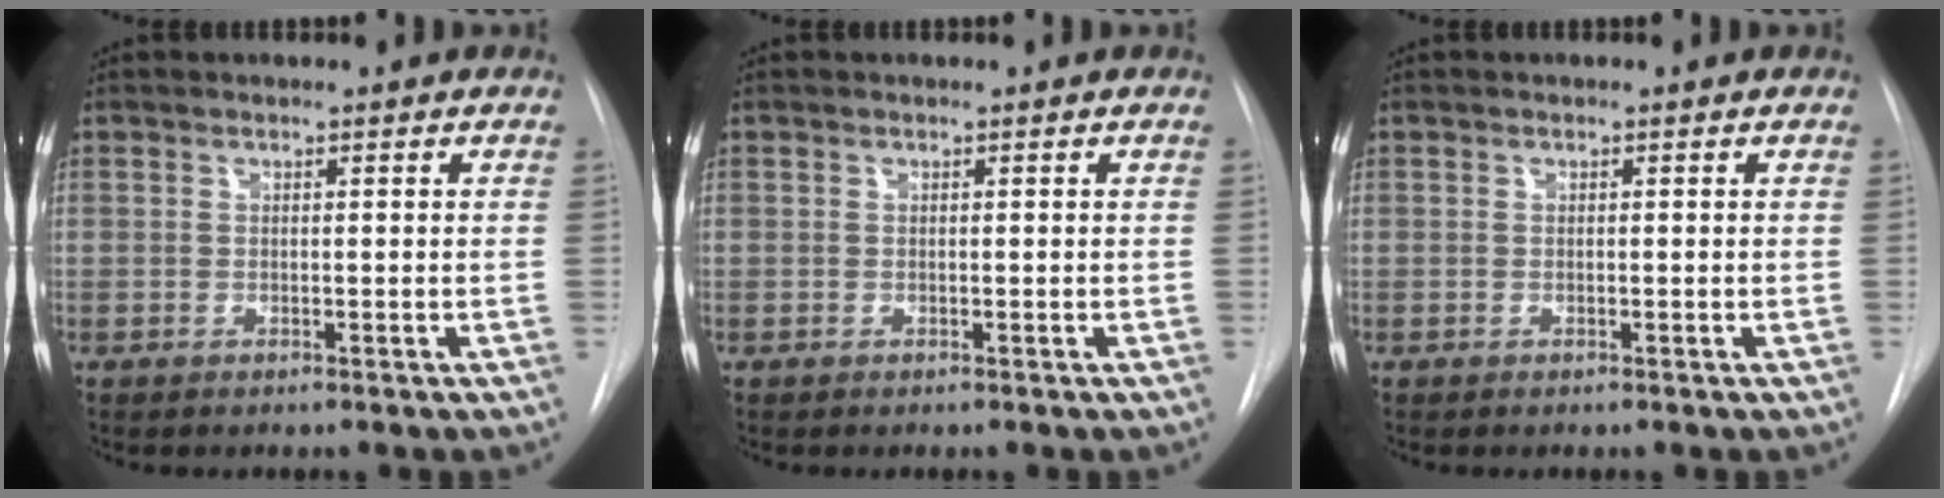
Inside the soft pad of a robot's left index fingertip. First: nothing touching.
{"total": 0.0}
{"total": 0.0}